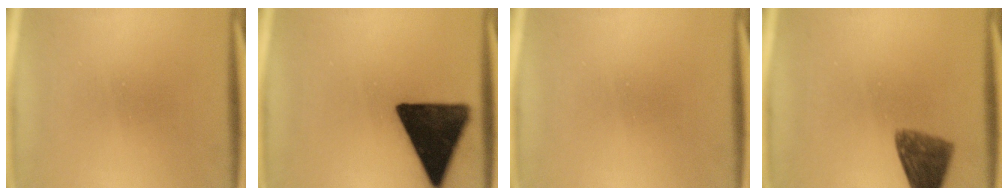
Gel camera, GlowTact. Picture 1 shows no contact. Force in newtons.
{"total": 16.6}
{"total": 0.0}
{"total": 7.8}